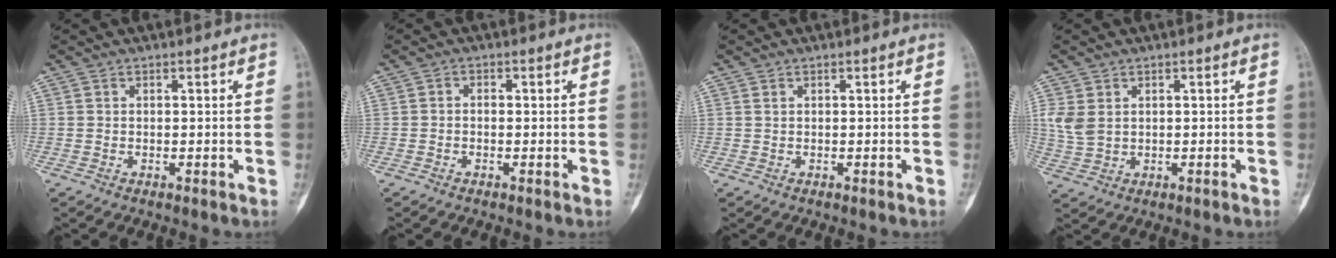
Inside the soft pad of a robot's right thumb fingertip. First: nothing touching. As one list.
[{"total": 1.1, "force": [-0.2, 0.8, 0.7], "torque": [-0.002, 0.006, -0.007]}, {"total": 0.5, "force": [0.3, 0.3, 0.3], "torque": [-0.004, 0.002, 0.005]}, {"total": 4.5, "force": [1.0, 3.3, 2.9], "torque": [-0.062, 0.001, 0.028]}]